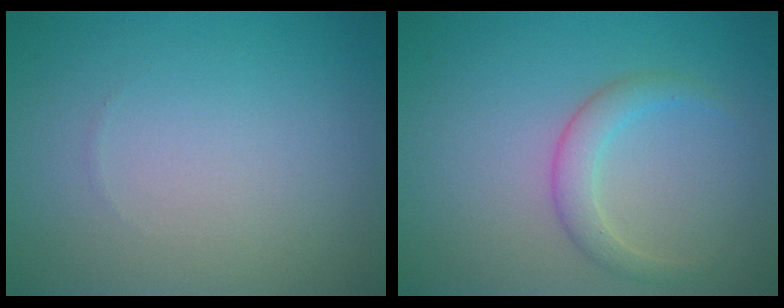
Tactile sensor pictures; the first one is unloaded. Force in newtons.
{"total": 2.3, "press": 2.3, "slide": 0.1}